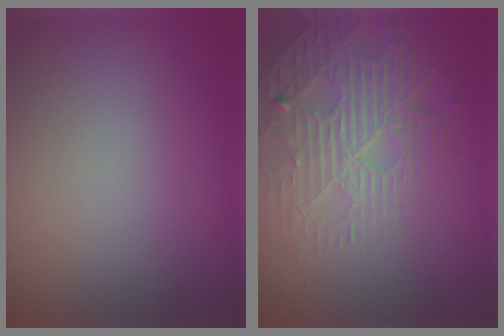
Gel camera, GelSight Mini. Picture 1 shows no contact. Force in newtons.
{"total": 3.8, "press": 3.4, "slide": 1.6}